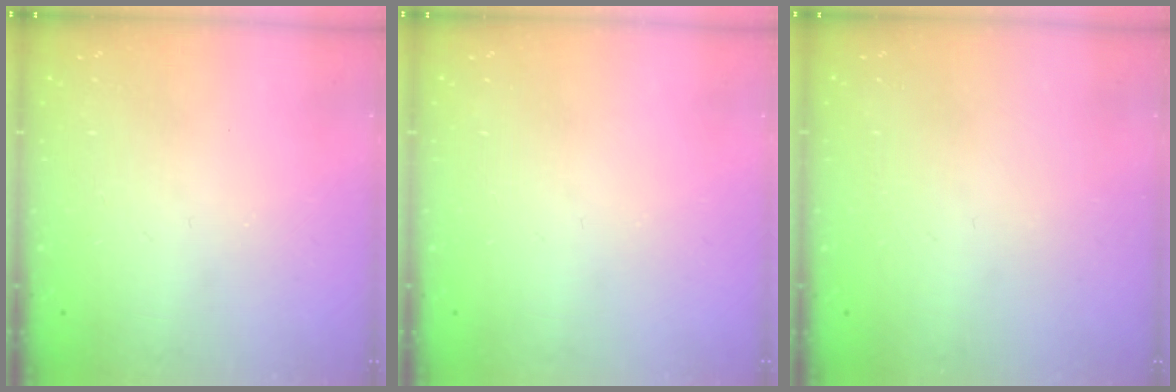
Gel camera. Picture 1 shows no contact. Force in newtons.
{"total": 0.0}
{"total": 0.9, "press": 0.9, "slide": 0.1}